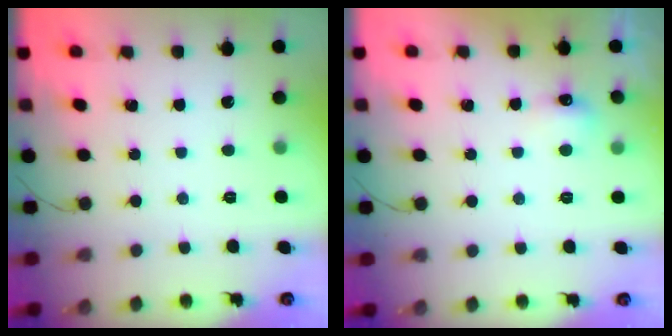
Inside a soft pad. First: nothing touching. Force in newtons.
{"total": 4.8, "press": 4.7, "slide": 1.1}